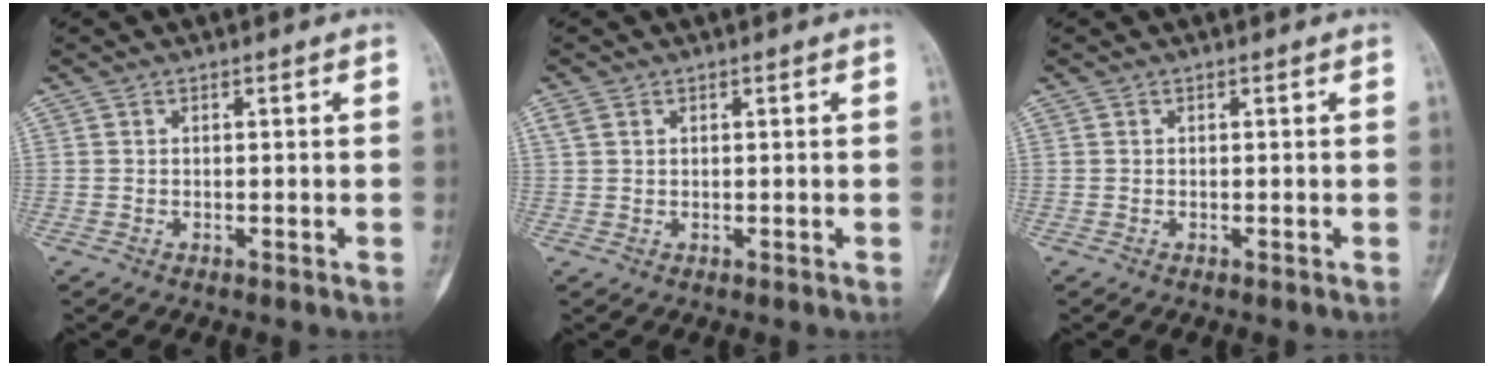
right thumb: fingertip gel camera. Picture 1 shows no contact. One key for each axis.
{"total": 1.6, "fx": 0.8, "fy": 1.1, "fz": 0.9, "tx": -0.021, "ty": 0.008, "tz": 0.019}
{"total": 0.0}